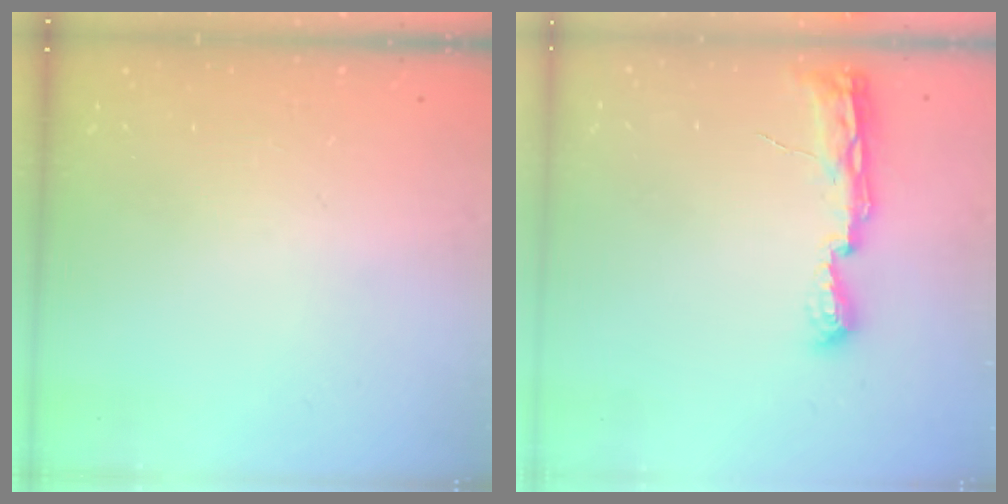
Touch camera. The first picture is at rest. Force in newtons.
{"total": 8.0, "press": 8.0, "slide": 0.8}